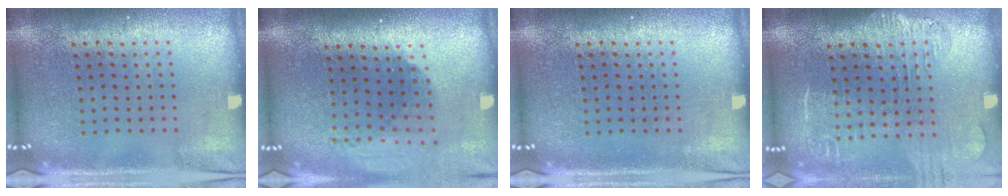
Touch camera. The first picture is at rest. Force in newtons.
{"total": 1.9, "press": 1.5, "slide": 1.2}
{"total": 0.0}
{"total": 1.8, "press": 1.5, "slide": 1.0}